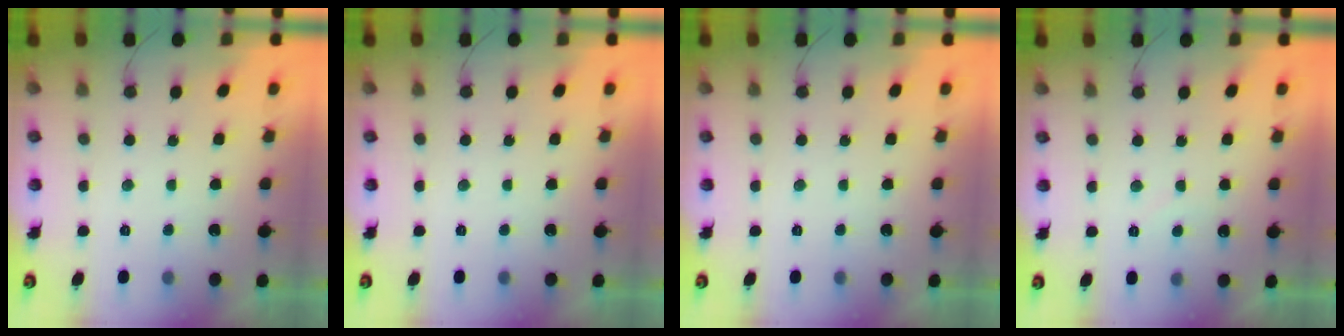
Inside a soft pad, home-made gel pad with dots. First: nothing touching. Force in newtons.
{"total": 0.0}
{"total": 0.0}
{"total": 4.0, "press": 4.0, "slide": 0.3}